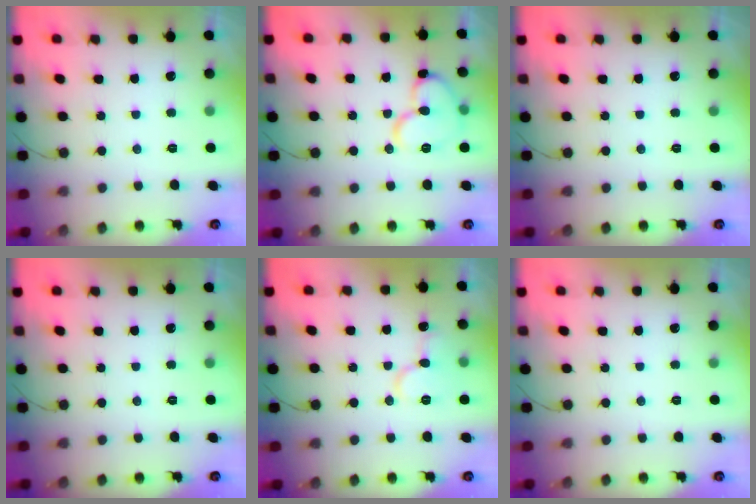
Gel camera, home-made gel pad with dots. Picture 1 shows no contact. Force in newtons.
{"total": 12.3, "press": 12.1, "slide": 1.9}
{"total": 0.0}
{"total": 0.0}
{"total": 9.1, "press": 9.0, "slide": 1.2}
{"total": 0.0}